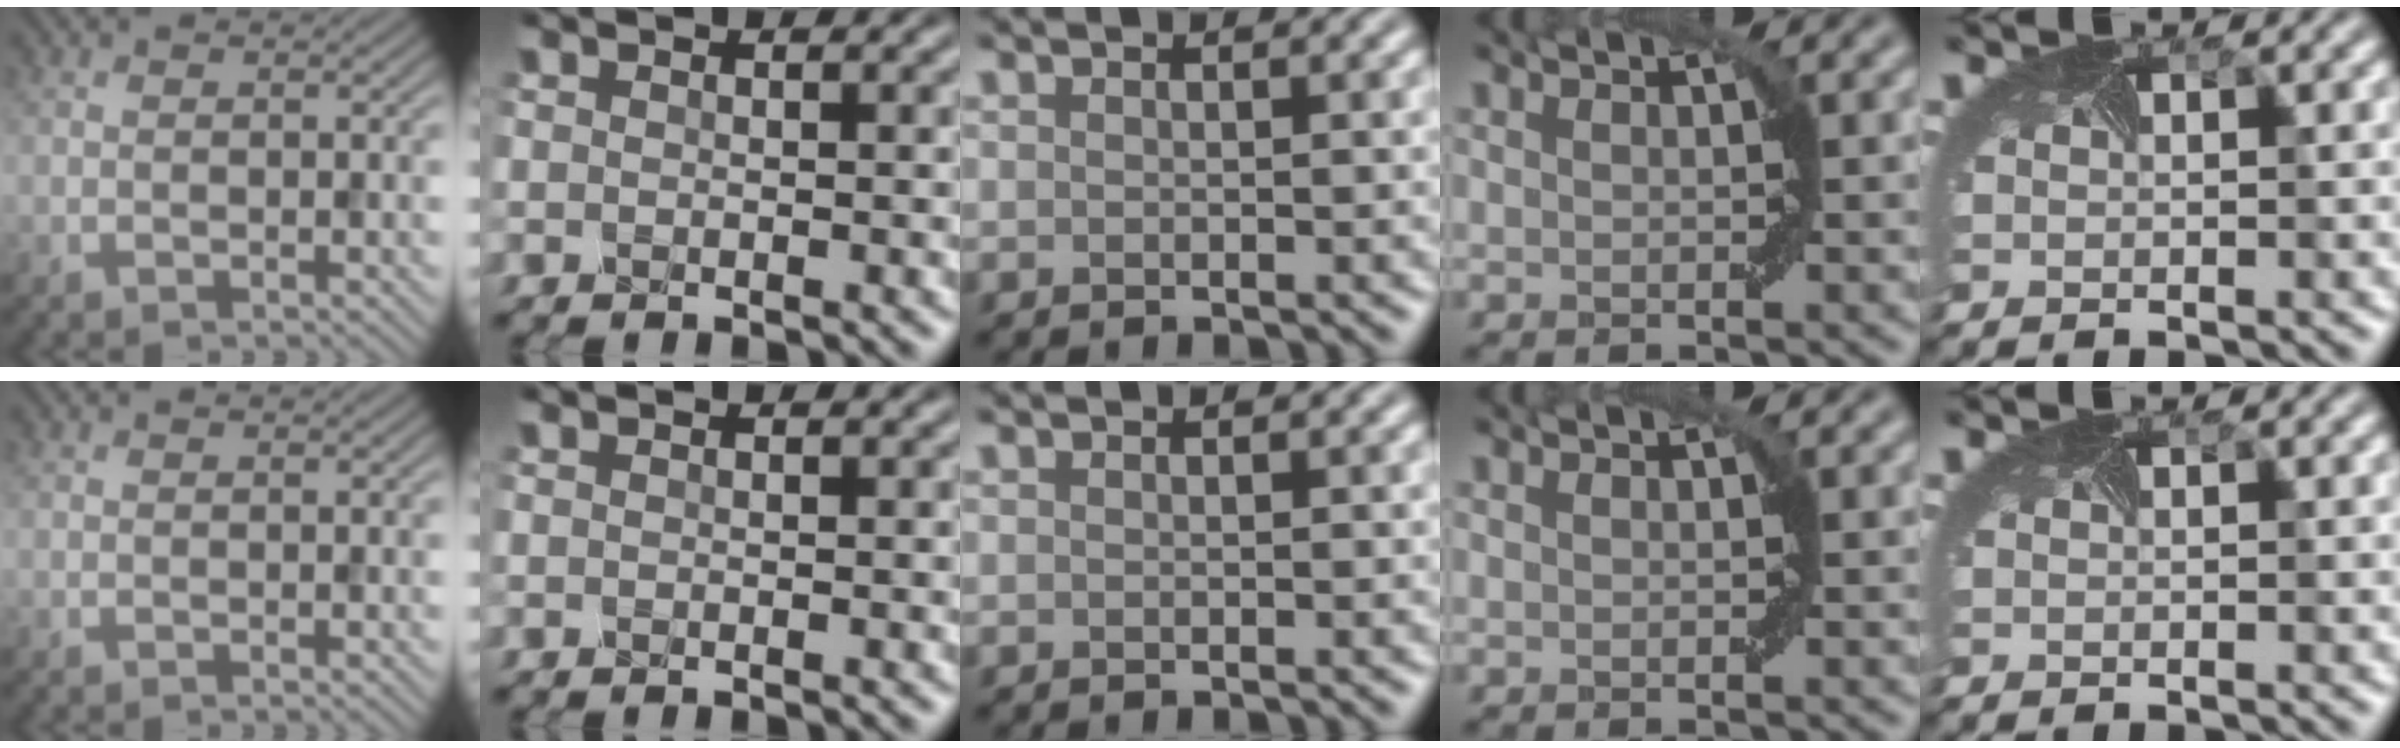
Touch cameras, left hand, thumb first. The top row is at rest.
{}